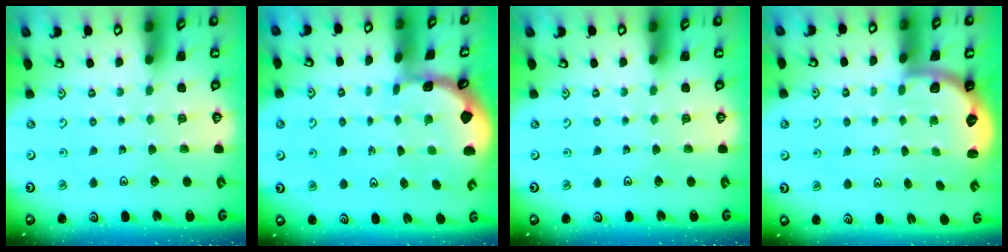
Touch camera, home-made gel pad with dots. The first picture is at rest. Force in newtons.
{"total": 1.0, "press": 0.9, "slide": 0.2}
{"total": 0.0}
{"total": 2.7, "press": 2.0, "slide": 1.7}